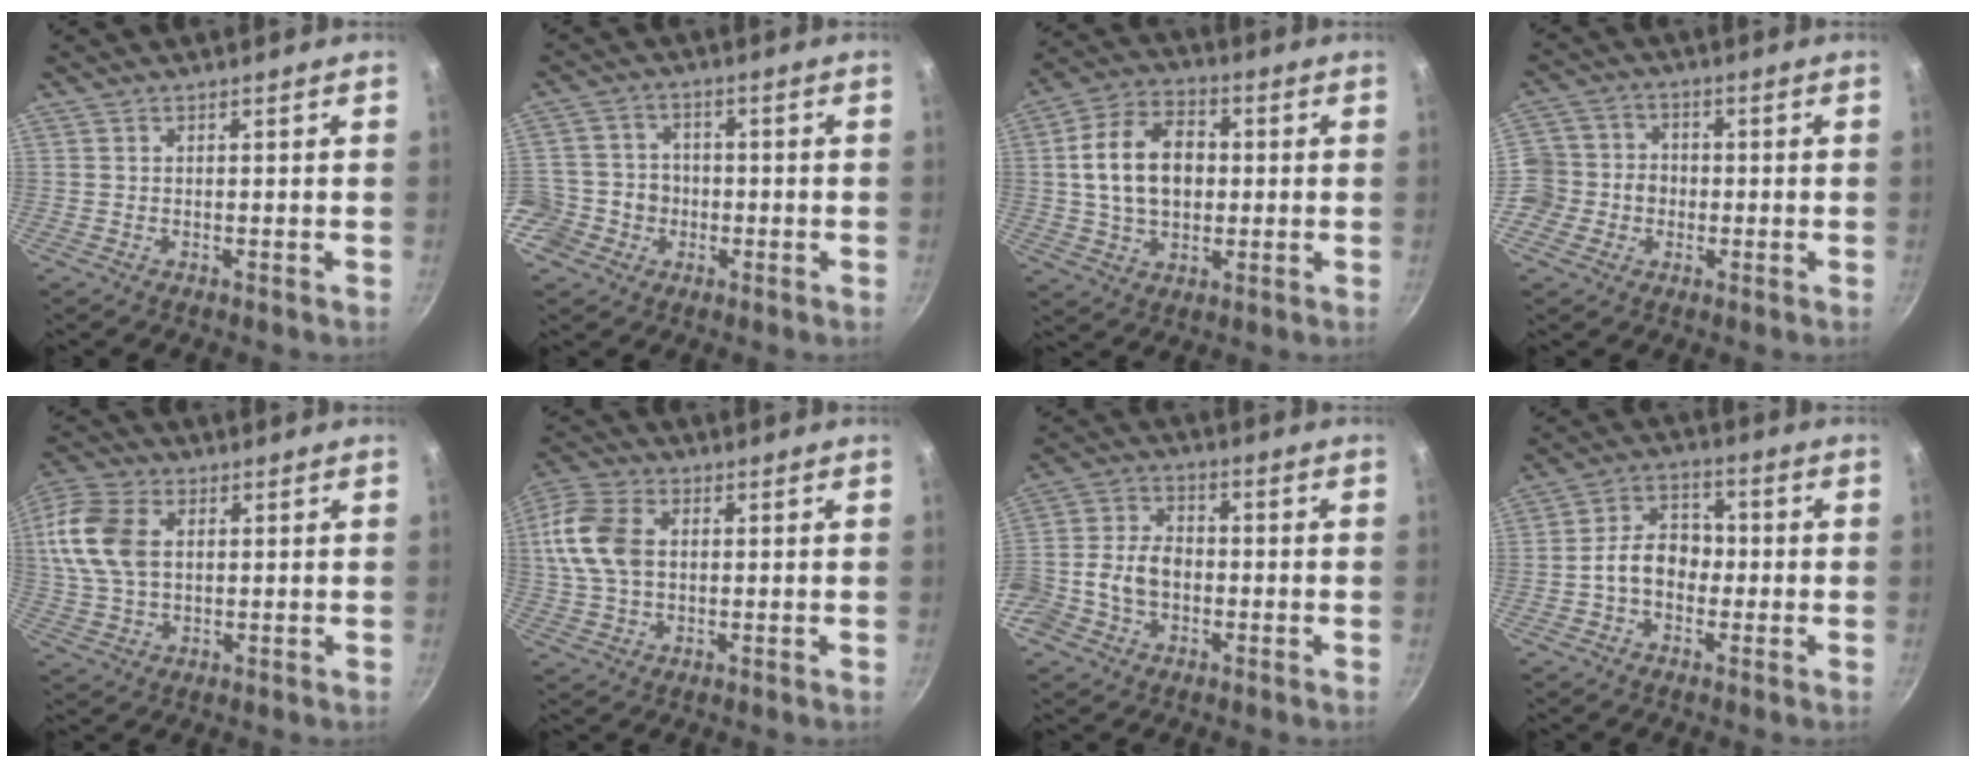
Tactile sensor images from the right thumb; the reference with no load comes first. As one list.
[{"total": 8.7, "force": [-3.0, 7.9, 2.1], "torque": [-0.011, 0.033, -0.058]}, {"total": 14.1, "force": [1.0, 9.8, 10.1], "torque": [-0.149, 0.019, 0.010]}, {"total": 8.8, "force": [-2.0, 8.0, 3.0], "torque": [-0.022, 0.024, -0.051]}, {"total": 13.8, "force": [2.4, 9.3, 10.0], "torque": [-0.196, 0.014, 0.040]}, {"total": 12.2, "force": [1.6, 8.2, 8.9], "torque": [-0.171, 0.014, 0.021]}, {"total": 11.8, "force": [-2.9, 8.5, 7.6], "torque": [-0.137, 0.031, -0.062]}, {"total": 8.3, "force": [-1.3, 6.2, 5.4], "torque": [-0.054, 0.031, -0.034]}]